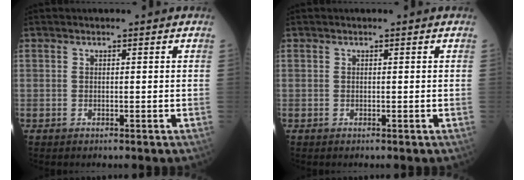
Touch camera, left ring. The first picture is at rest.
{"total": 0.0}